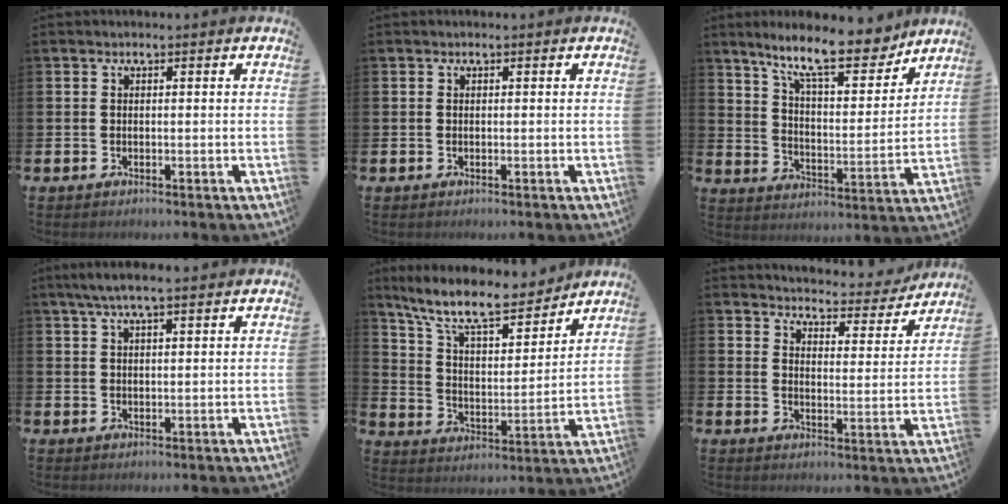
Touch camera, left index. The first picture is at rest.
{"total": 0.0}
{"total": 12.1, "force": [10.1, 2.7, 5.9], "torque": [-0.120, -0.056, 0.173]}
{"total": 4.1, "force": [3.1, 0.7, 2.7], "torque": [-0.056, 0.000, 0.054]}
{"total": 11.1, "force": [9.6, 2.7, 5.0], "torque": [-0.133, -0.056, 0.167]}
{"total": 4.3, "force": [4.2, 0.7, 0.1], "torque": [-0.014, -0.040, 0.067]}